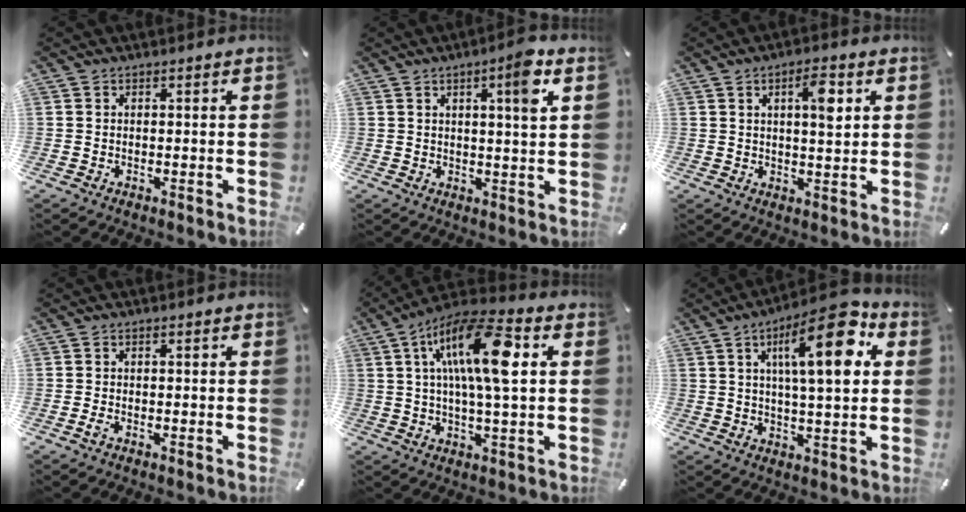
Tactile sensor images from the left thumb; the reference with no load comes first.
{"total": 7.0, "force": [3.1, 0.9, 6.2], "torque": [-0.094, -0.009, 0.042]}
{"total": 6.6, "force": [2.4, 2.3, 5.6], "torque": [-0.086, -0.006, 0.032]}
{"total": 1.2, "force": [-0.5, 0.3, 1.0], "torque": [-0.018, -0.001, -0.008]}
{"total": 17.0, "force": [4.4, 4.7, 15.8], "torque": [-0.295, 0.000, 0.065]}
{"total": 17.8, "force": [6.4, 5.7, 15.6], "torque": [-0.233, -0.015, 0.092]}